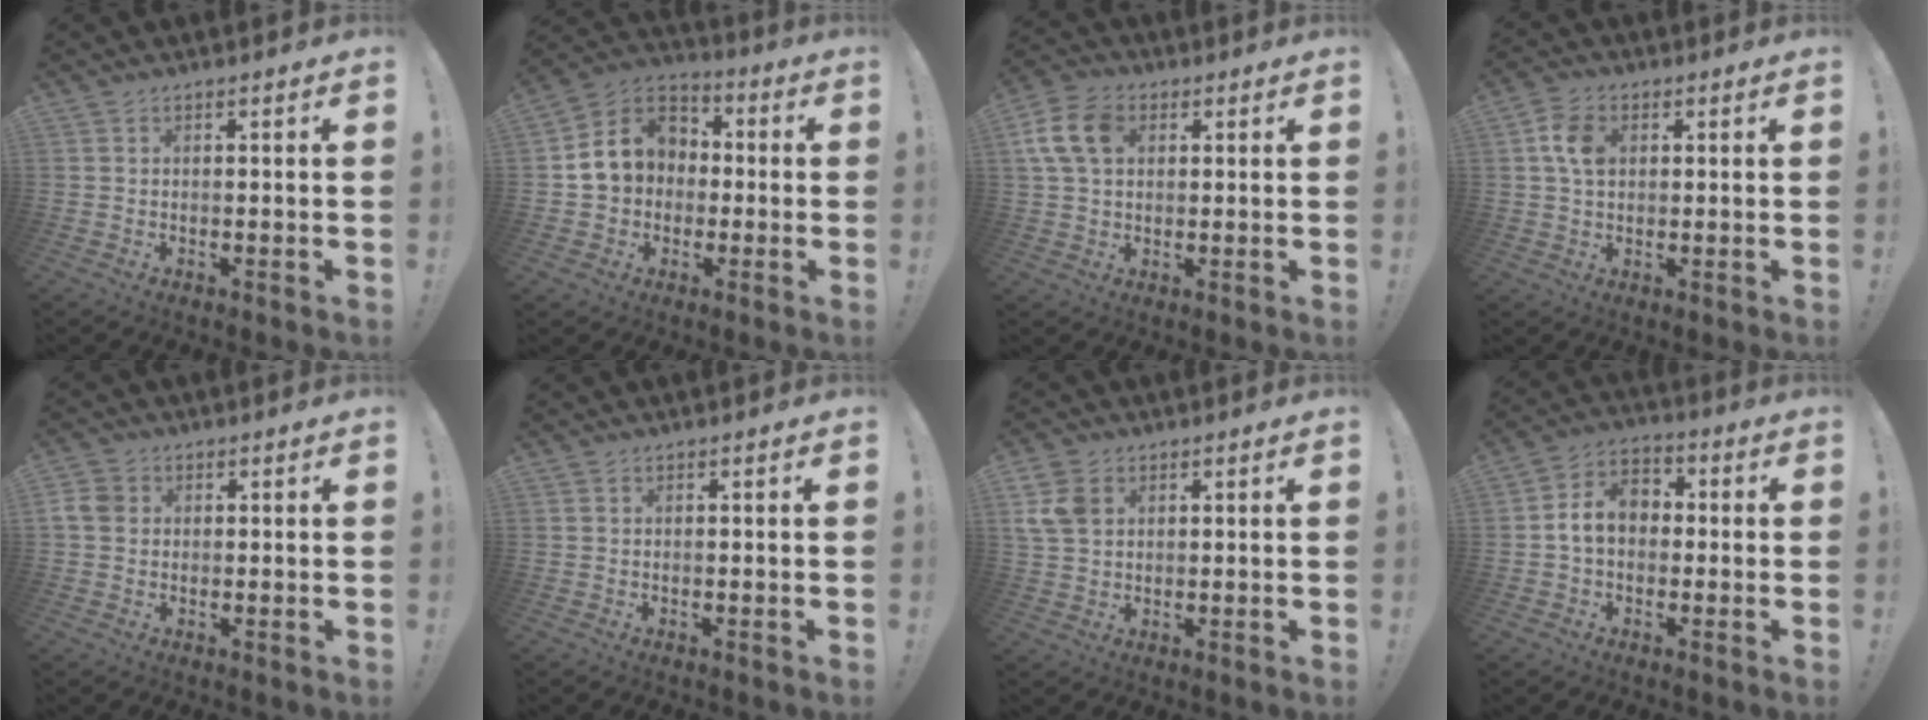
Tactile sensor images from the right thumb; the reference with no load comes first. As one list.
[{"total": 12.7, "force": [0.9, 11.2, 6.0], "torque": [-0.084, 0.012, 0.027]}, {"total": 11.4, "force": [3.2, 7.9, 7.5], "torque": [-0.144, 0.011, 0.067]}, {"total": 7.6, "force": [1.5, 5.5, 5.0], "torque": [-0.081, 0.006, 0.029]}, {"total": 5.4, "force": [0.8, 4.6, 2.8], "torque": [-0.069, 0.010, 0.017]}, {"total": 0.0}, {"total": 7.3, "force": [2.5, 5.4, 4.3], "torque": [-0.091, 0.003, 0.051]}, {"total": 9.9, "force": [0.7, 7.3, 6.7], "torque": [-0.109, 0.010, 0.017]}]